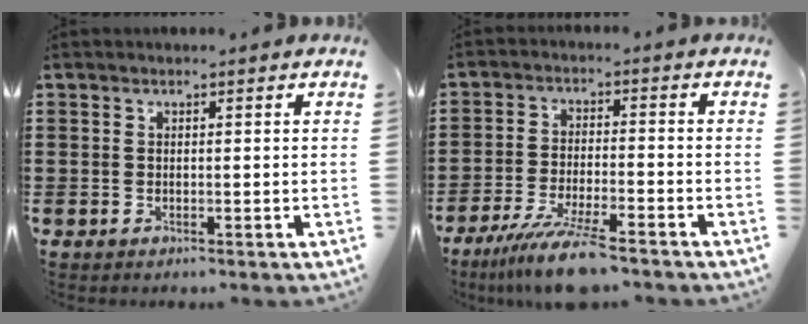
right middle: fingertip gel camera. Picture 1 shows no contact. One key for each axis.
{"total": 8.4, "fx": -6.7, "fy": 0.4, "fz": 5.1, "tx": -0.098, "ty": -0.007, "tz": -0.126}